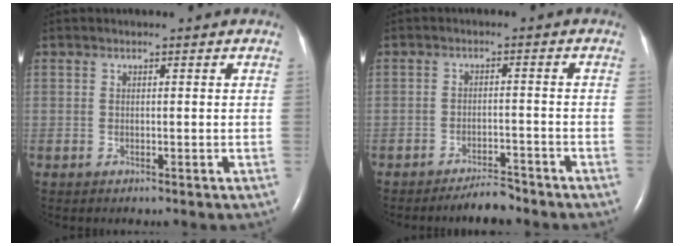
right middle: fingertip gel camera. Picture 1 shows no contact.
{"total": 3.7, "force": [-3.5, 0.6, 1.2], "torque": [-0.023, -0.007, -0.058]}